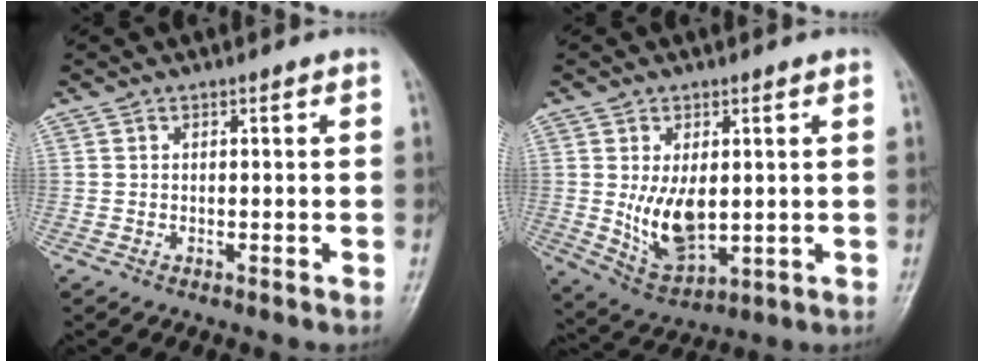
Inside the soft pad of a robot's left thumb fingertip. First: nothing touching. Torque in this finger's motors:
{"motor_torque": [1.37, 2.02, 1.06, -0.09, 0.27]}